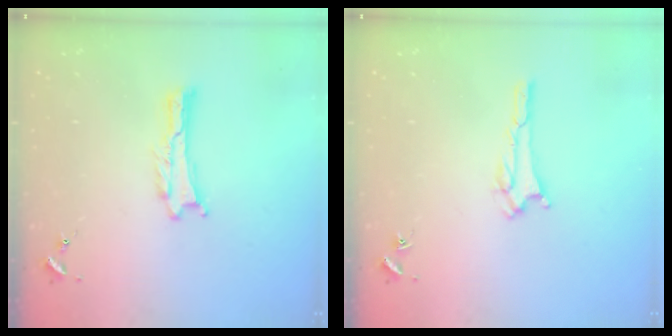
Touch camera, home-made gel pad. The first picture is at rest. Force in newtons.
{"total": 1.8, "press": 1.8, "slide": 0.2}